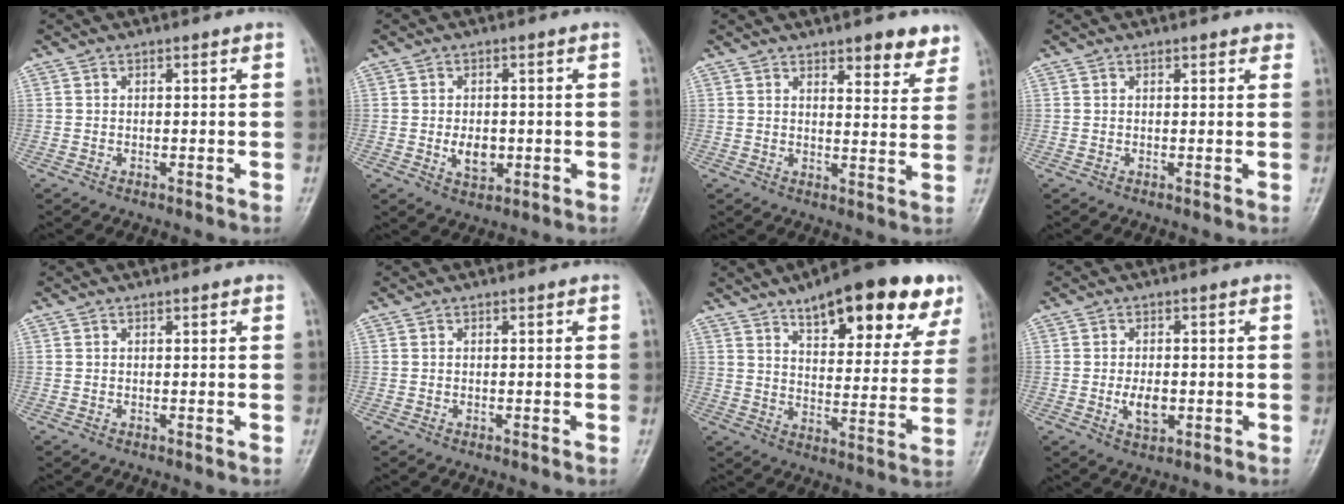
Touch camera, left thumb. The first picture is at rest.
{"total": 4.7, "force": [-0.7, 3.2, 3.4], "torque": [-0.044, -0.002, -0.004]}
{"total": 7.3, "force": [5.2, 2.6, 4.4], "torque": [-0.029, -0.031, 0.066]}
{"total": 1.7, "force": [1.2, 0.7, 1.0], "torque": [-0.003, -0.002, 0.011]}
{"total": 0.7, "force": [0.4, 0.2, 0.5], "torque": [-0.006, 0.000, 0.004]}
{"total": 0.0}
{"total": 22.1, "force": [13.4, 7.6, 15.8], "torque": [-0.175, -0.036, 0.190]}
{"total": 4.5, "force": [-0.8, 2.6, 3.6], "torque": [-0.058, -0.003, -0.010]}